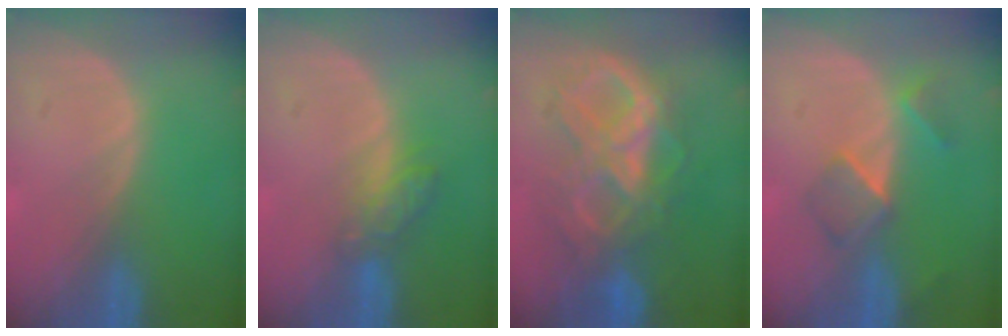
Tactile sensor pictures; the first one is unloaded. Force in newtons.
{"total": 4.4, "press": 4.0, "slide": 1.8}
{"total": 10.0, "press": 9.9, "slide": 1.0}
{"total": 5.3, "press": 4.5, "slide": 2.8}